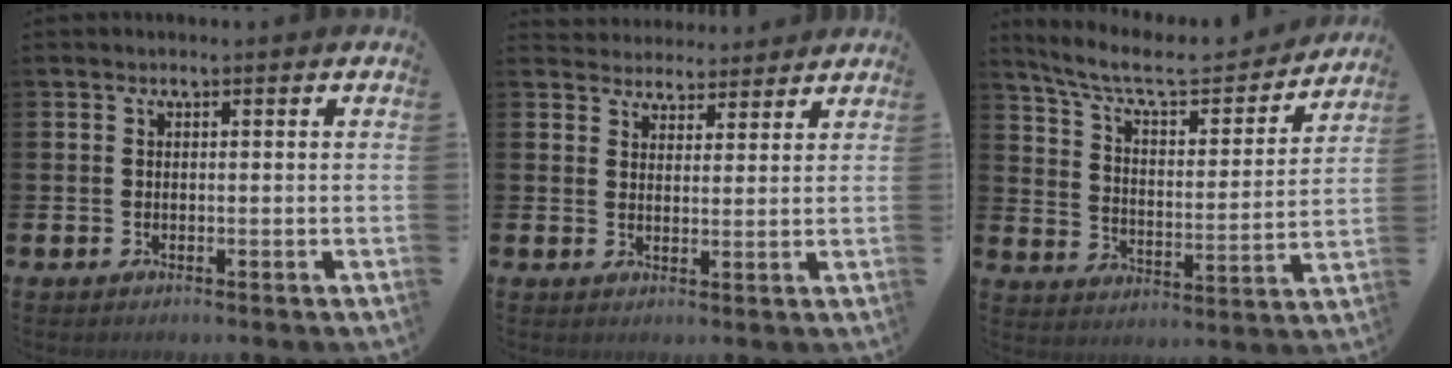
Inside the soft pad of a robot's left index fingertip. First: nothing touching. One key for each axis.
{"total": 3.8, "fx": 3.6, "fy": 1.0, "fz": -0.5, "tx": 0.001, "ty": -0.022, "tz": 0.064}
{"total": 8.8, "fx": 7.6, "fy": 2.4, "fz": 3.8, "tx": -0.100, "ty": -0.046, "tz": 0.127}